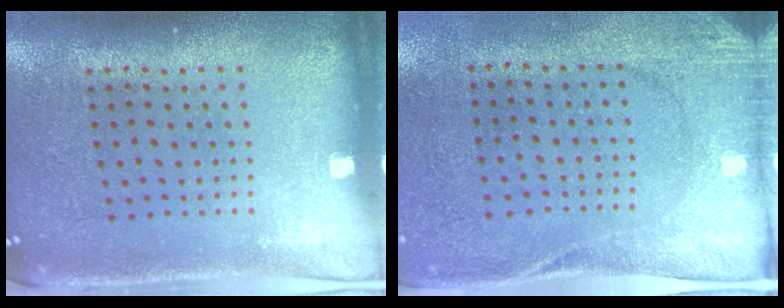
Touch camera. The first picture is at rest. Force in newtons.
{"total": 2.7, "press": 2.1, "slide": 1.7}